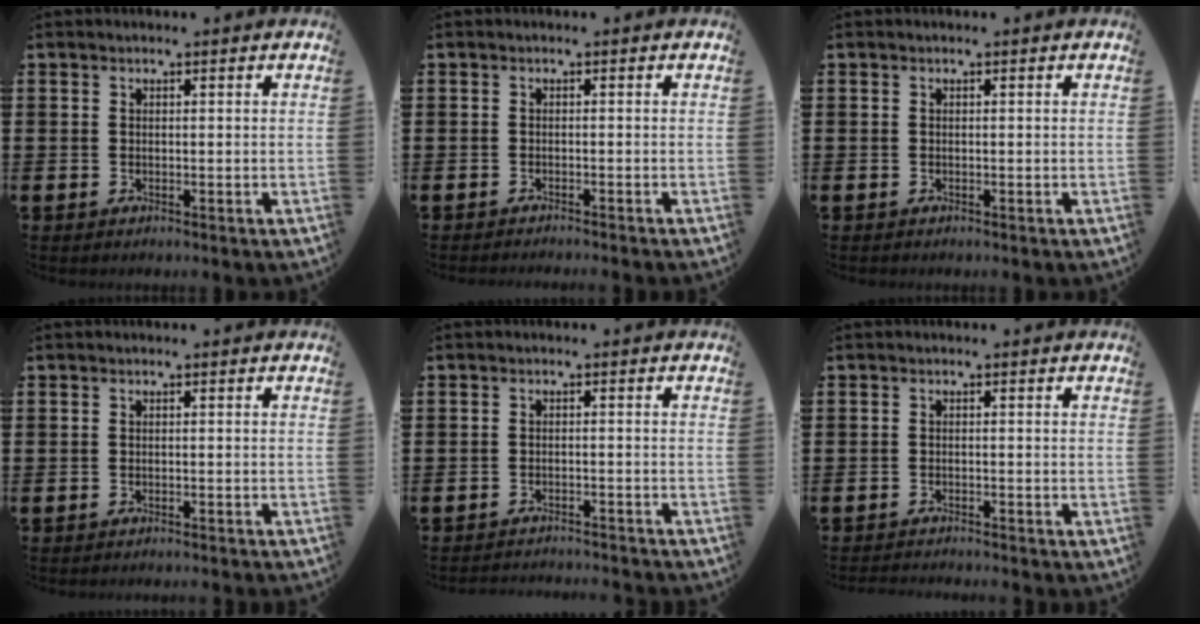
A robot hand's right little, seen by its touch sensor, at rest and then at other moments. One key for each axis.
{"total": 0.7, "fx": -0.7, "fy": -0.2, "fz": 0.0, "tx": 0.001, "ty": -0.001, "tz": -0.014}
{"total": 0.0}
{"total": 0.7, "fx": -0.7, "fy": -0.2, "fz": 0.0, "tx": 0.001, "ty": 0.000, "tz": -0.015}
{"total": 1.8, "fx": -1.7, "fy": -0.2, "fz": -0.1, "tx": -0.002, "ty": 0.005, "tz": -0.037}
{"total": 1.2, "fx": -1.1, "fy": -0.2, "fz": 0.0, "tx": -0.001, "ty": 0.001, "tz": -0.023}